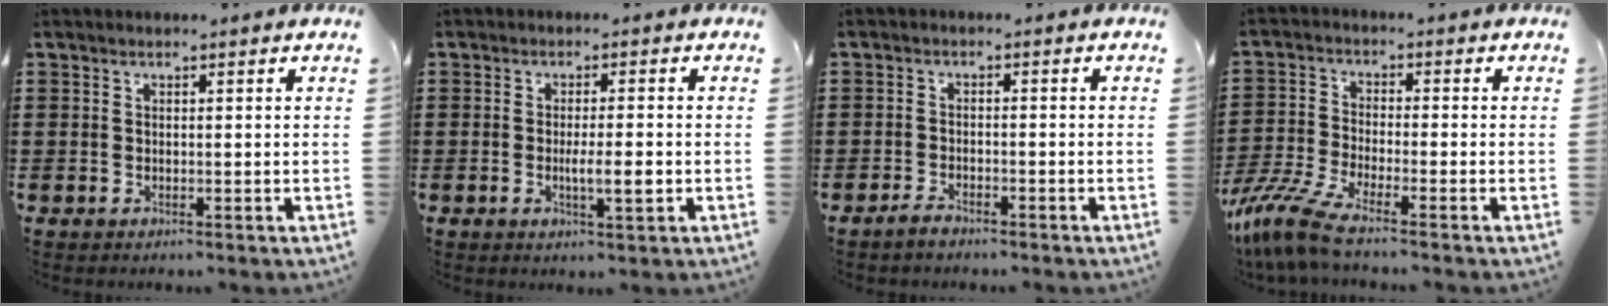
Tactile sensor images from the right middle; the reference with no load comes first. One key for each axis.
{"total": 3.8, "fx": -0.7, "fy": 0.7, "fz": 3.7, "tx": -0.062, "ty": 0.000, "tz": -0.013}
{"total": 1.8, "fx": -1.6, "fy": 0.3, "fz": 0.7, "tx": -0.015, "ty": 0.002, "tz": -0.032}
{"total": 7.0, "fx": -5.8, "fy": 0.5, "fz": 3.9, "tx": -0.107, "ty": -0.018, "tz": -0.121}